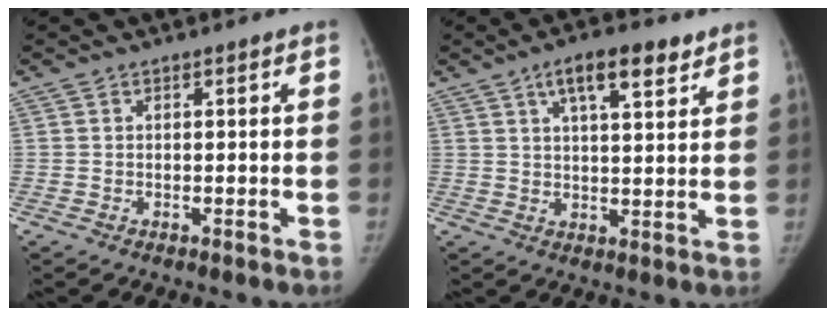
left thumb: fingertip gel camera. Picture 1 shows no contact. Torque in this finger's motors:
{"motor_torque": [0.22, 0.07, 0.95, -0.98, 0.08]}